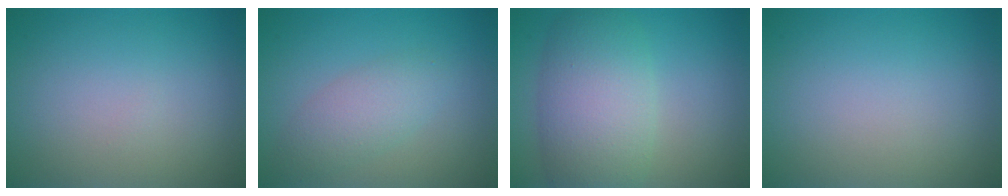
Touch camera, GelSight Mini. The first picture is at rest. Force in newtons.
{"total": 2.8, "press": 2.8, "slide": 0.0}
{"total": 7.5, "press": 7.5, "slide": 0.4}
{"total": 0.0}